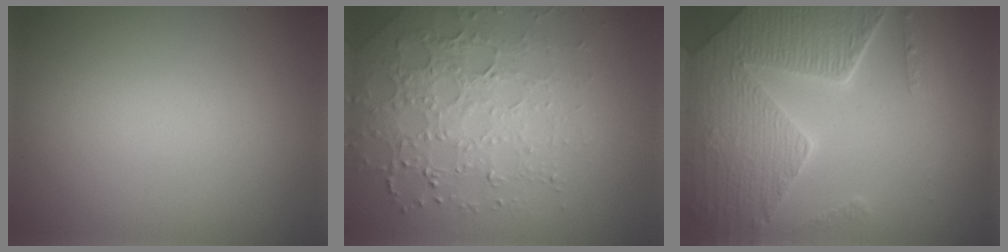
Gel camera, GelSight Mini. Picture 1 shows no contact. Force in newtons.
{"total": 4.9, "press": 4.3, "slide": 2.5}
{"total": 8.1, "press": 5.9, "slide": 5.5}